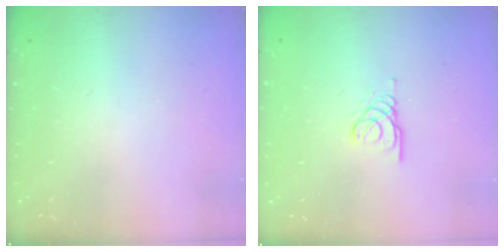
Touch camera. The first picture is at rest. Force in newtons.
{"total": 3.1, "press": 3.1, "slide": 0.2}